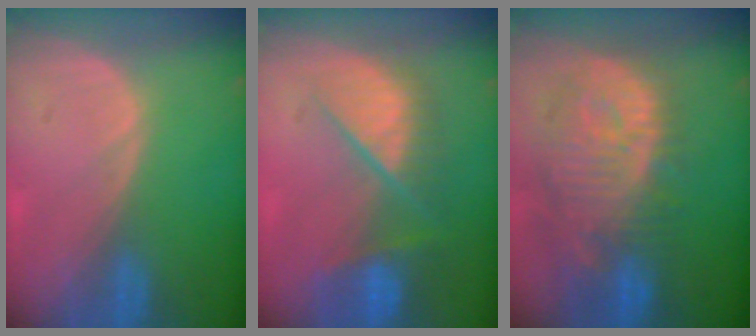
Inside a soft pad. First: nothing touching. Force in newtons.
{"total": 9.7, "press": 8.2, "slide": 5.1}
{"total": 12.6, "press": 11.1, "slide": 5.9}